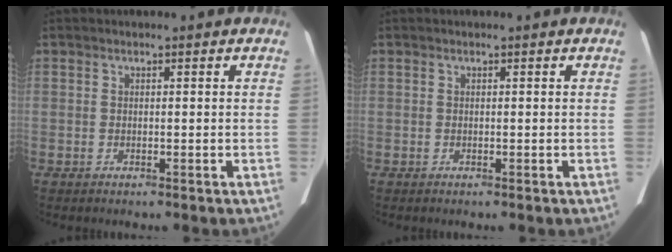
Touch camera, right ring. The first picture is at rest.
{"total": 0.0}